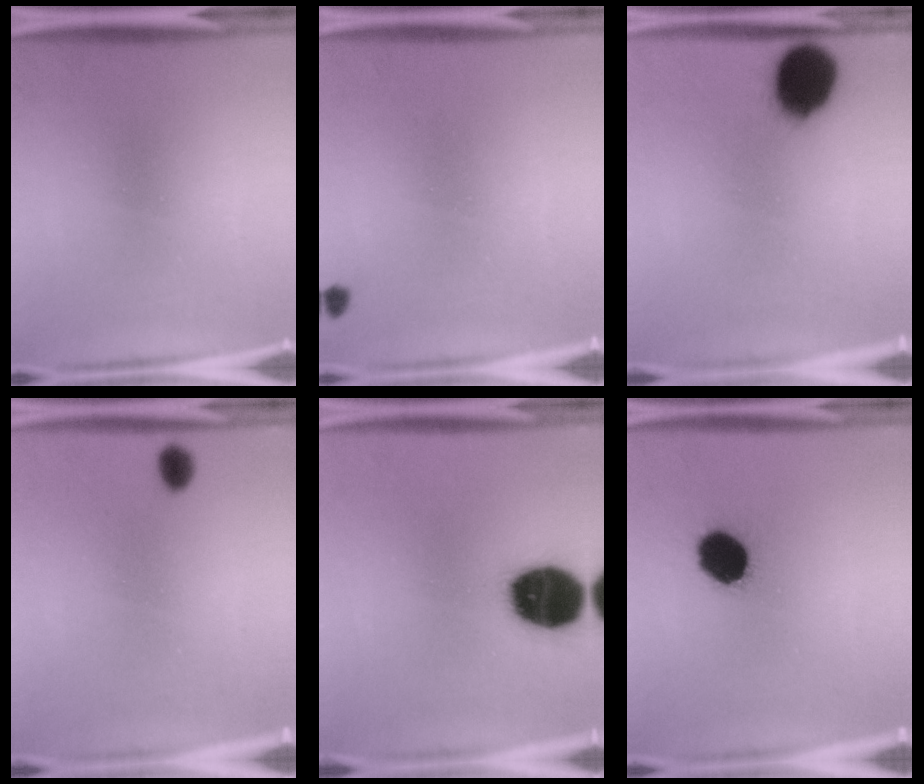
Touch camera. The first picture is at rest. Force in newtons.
{"total": 1.0}
{"total": 14.1}
{"total": 1.7}
{"total": 19.5}
{"total": 10.7}